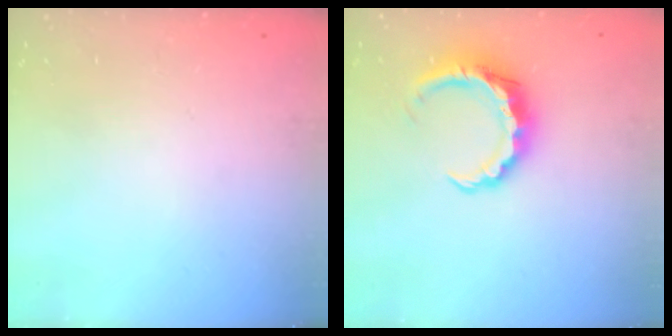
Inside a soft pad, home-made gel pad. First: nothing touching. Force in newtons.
{"total": 8.2, "press": 8.1, "slide": 1.5}